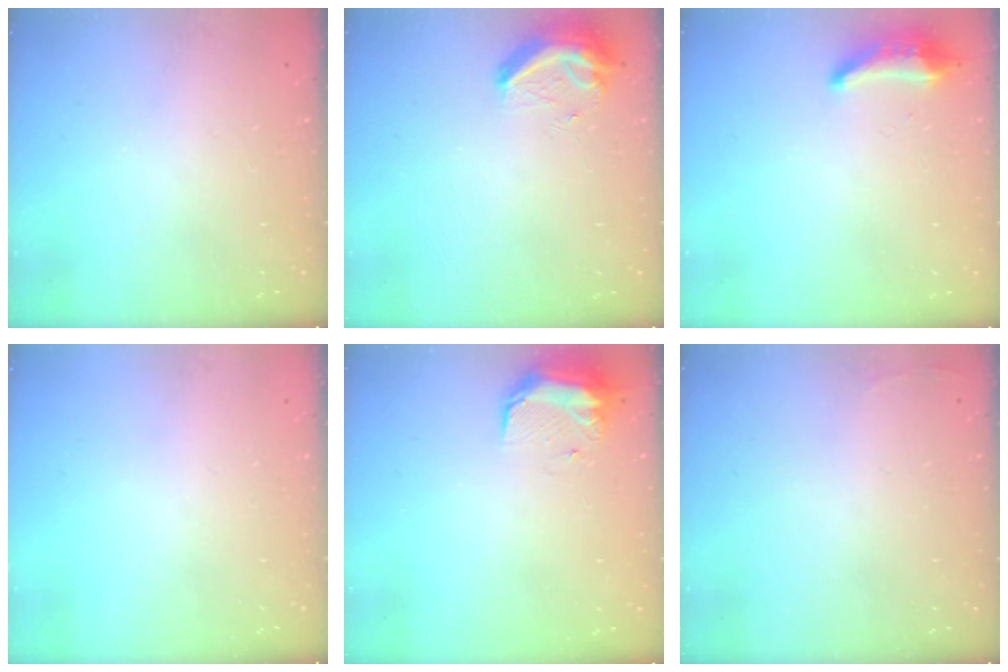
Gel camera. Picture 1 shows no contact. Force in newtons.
{"total": 9.2, "press": 9.1, "slide": 1.1}
{"total": 10.1, "press": 9.0, "slide": 4.6}
{"total": 0.0}
{"total": 9.3, "press": 9.3, "slide": 0.7}
{"total": 2.5, "press": 2.4, "slide": 0.9}